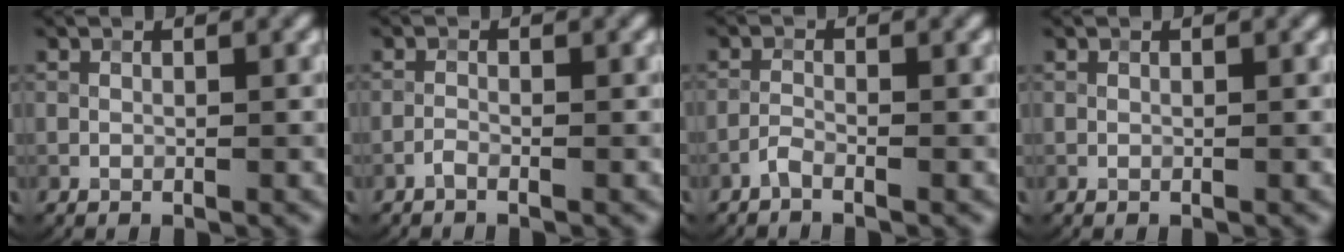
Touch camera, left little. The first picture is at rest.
{"total": 0.7, "force": [-0.6, 0.0, 0.4], "torque": [-0.011, 0.003, -0.014]}
{"total": 1.0, "force": [-0.9, 0.0, 0.5], "torque": [-0.015, 0.004, -0.022]}
{"total": 0.0}